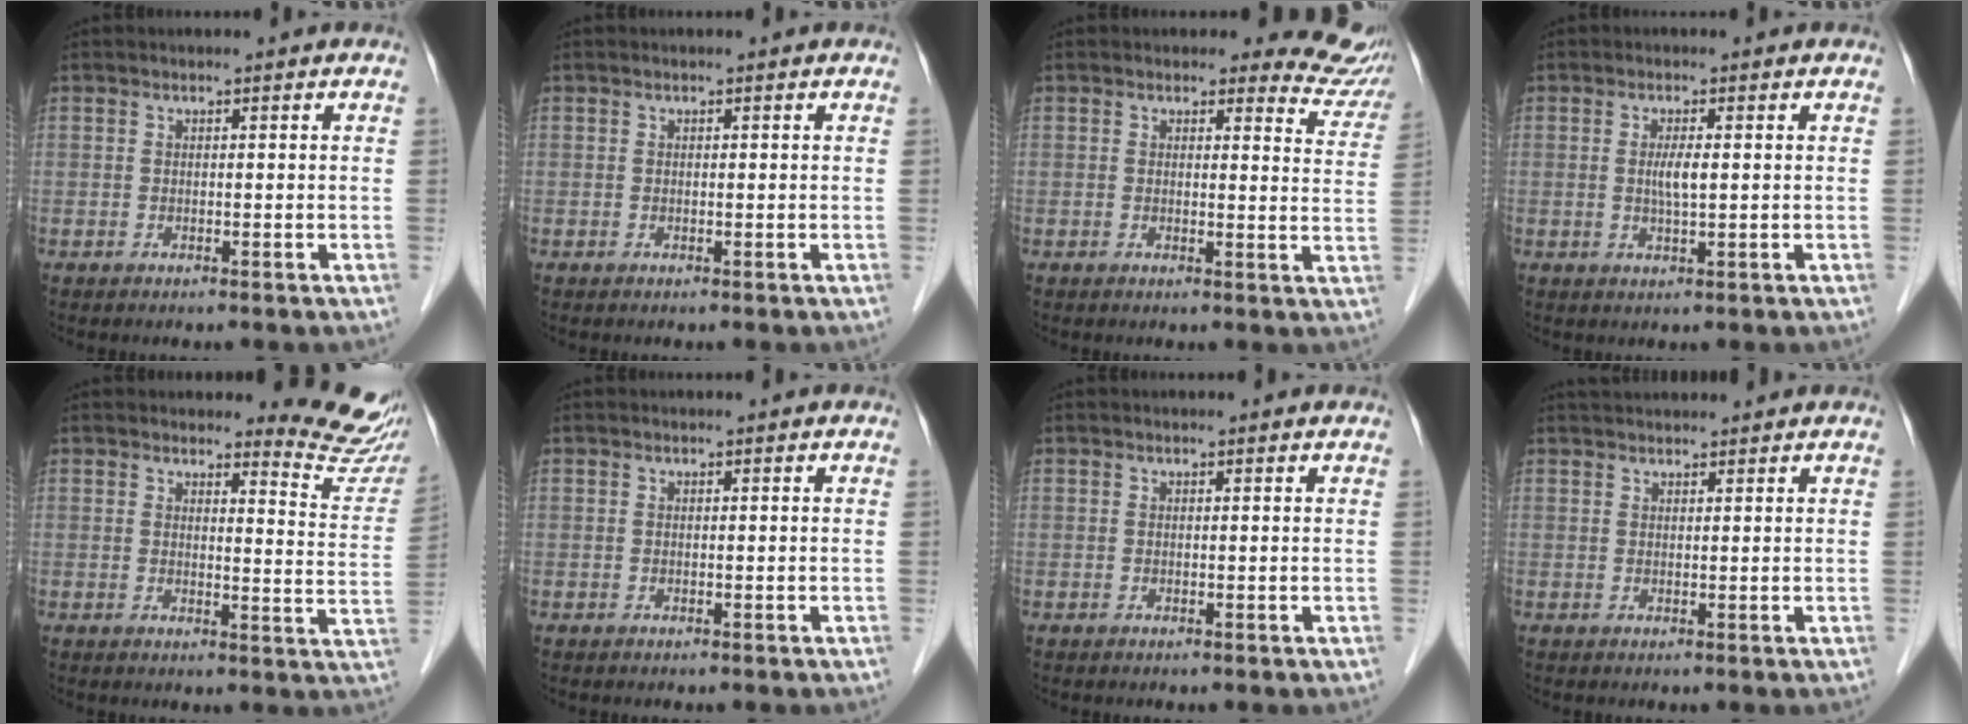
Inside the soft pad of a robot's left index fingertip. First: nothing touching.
{"total": 0.0}
{"total": 7.4, "force": [6.9, 2.7, 0.4], "torque": [0.033, -0.033, 0.039]}
{"total": 2.5, "force": [0.2, 0.2, 2.5], "torque": [-0.051, -0.002, 0.004]}
{"total": 8.6, "force": [8.5, 1.0, 1.0], "torque": [0.005, -0.073, 0.076]}
{"total": 0.0}
{"total": 0.0}
{"total": 4.5, "force": [4.3, 0.5, 1.2], "torque": [-0.017, 0.039, 0.064]}